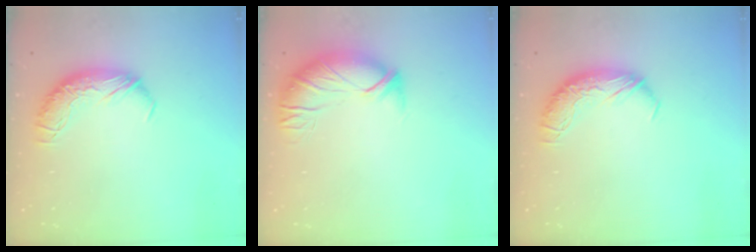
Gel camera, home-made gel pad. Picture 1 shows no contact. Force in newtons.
{"total": 2.8, "press": 1.2, "slide": 2.5}
{"total": 0.0}